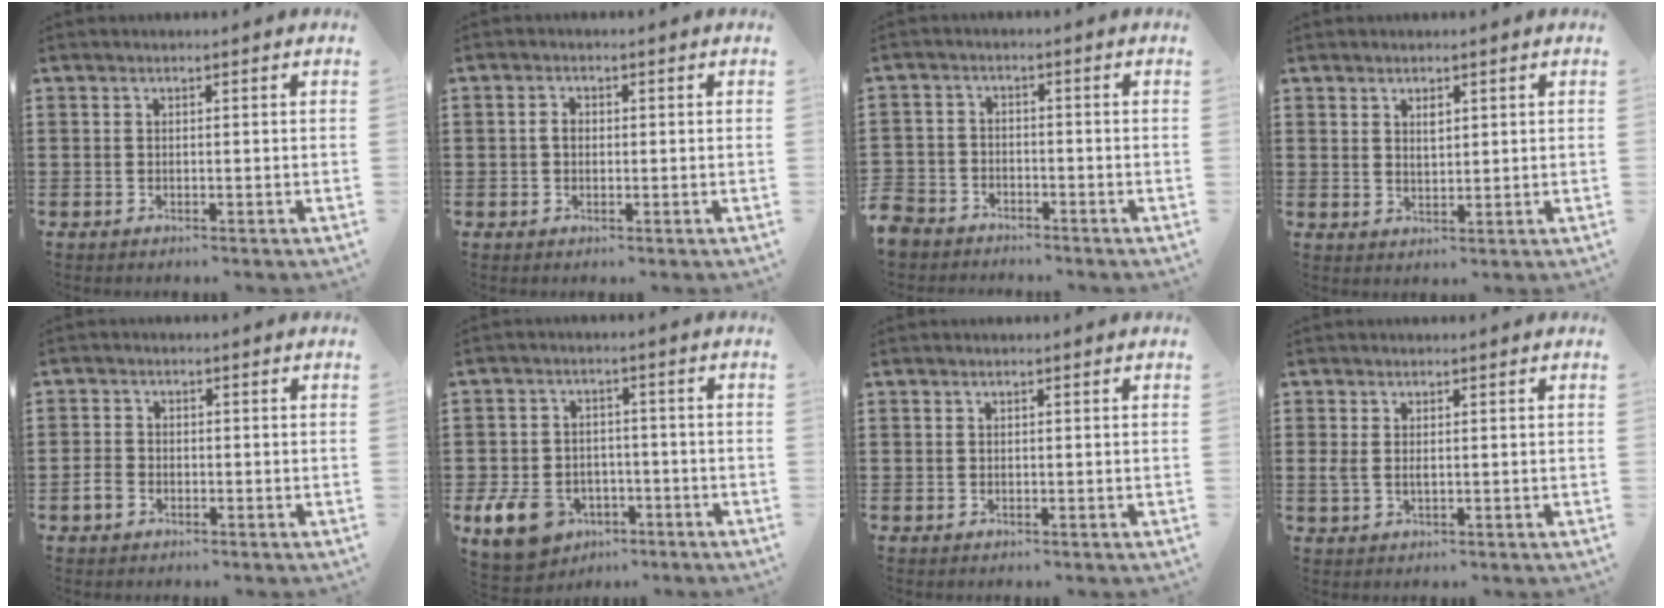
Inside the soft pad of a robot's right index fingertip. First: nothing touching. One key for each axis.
{"total": 1.7, "fx": -0.1, "fy": 1.2, "fz": 1.2, "tx": -0.023, "ty": 0.006, "tz": -0.003}
{"total": 3.8, "fx": -3.6, "fy": 1.5, "fz": 0.0, "tx": -0.029, "ty": -0.005, "tz": -0.084}
{"total": 1.6, "fx": 0.8, "fy": 0.9, "fz": 1.0, "tx": -0.015, "ty": -0.001, "tz": 0.014}
{"total": 2.4, "fx": -1.4, "fy": 1.6, "fz": 1.0, "tx": -0.029, "ty": -0.002, "tz": -0.029}
{"total": 7.5, "fx": -3.9, "fy": 5.2, "fz": 3.8, "tx": -0.108, "ty": 0.010, "tz": -0.078}
{"total": 0.0}
{"total": 1.5, "fx": 0.0, "fy": 0.7, "fz": 1.3, "tx": -0.034, "ty": 0.000, "tz": -0.002}